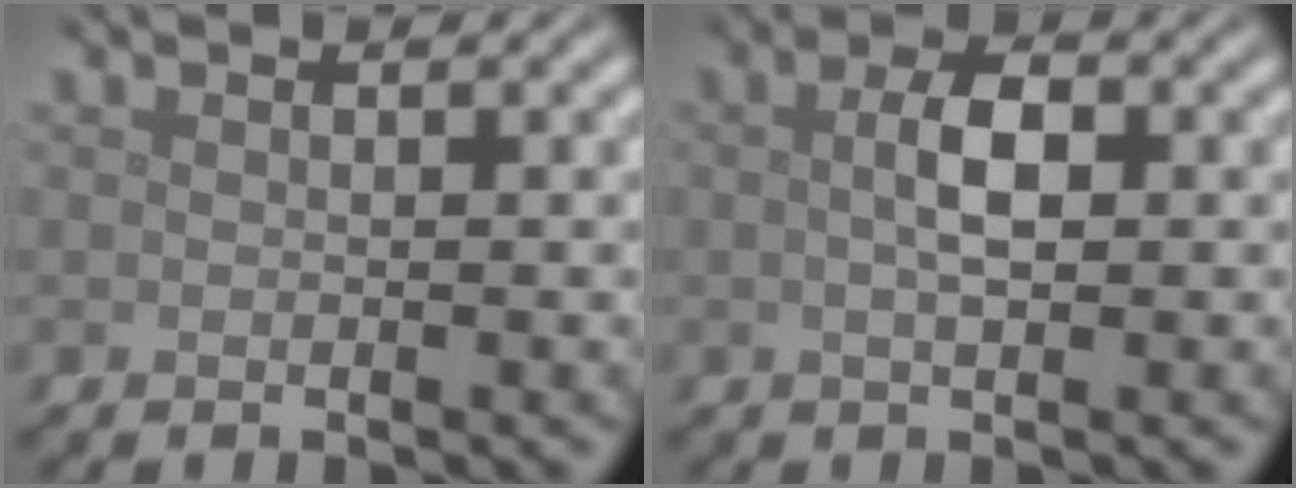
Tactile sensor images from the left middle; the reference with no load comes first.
{"total": 2.9, "force": [0.3, 1.1, 2.6], "torque": [-0.052, 0.004, 0.001]}